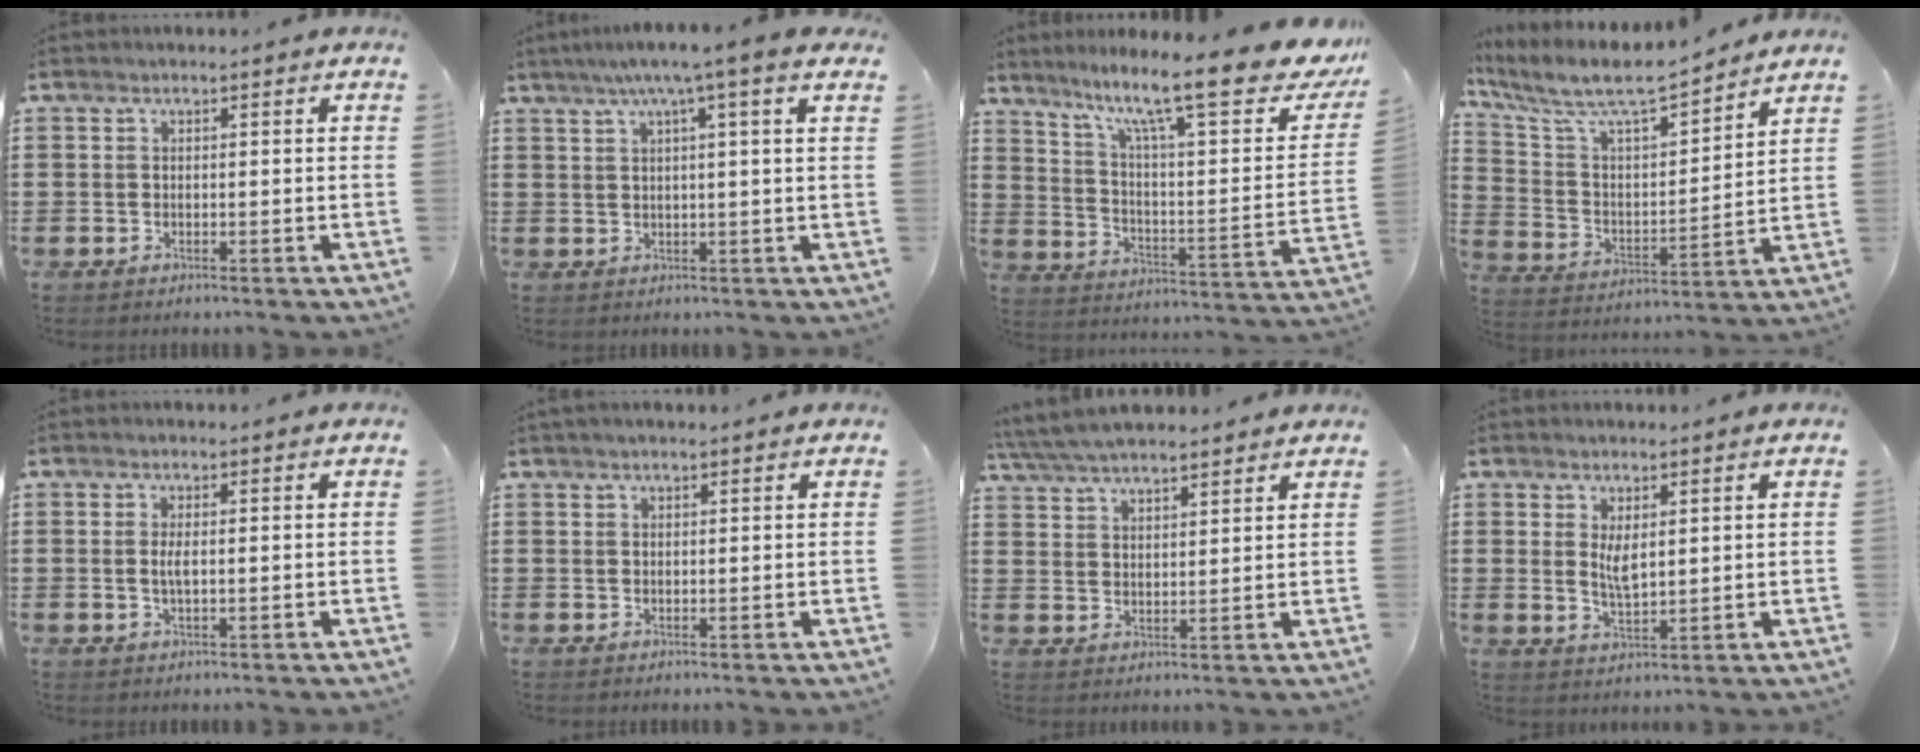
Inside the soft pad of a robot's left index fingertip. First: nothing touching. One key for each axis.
{"total": 4.9, "fx": 2.6, "fy": -0.6, "fz": 4.1, "tx": -0.084, "ty": -0.001, "tz": 0.041}
{"total": 14.7, "fx": 10.9, "fy": 1.9, "fz": 9.7, "tx": -0.180, "ty": -0.073, "tz": 0.172}
{"total": 8.1, "fx": 6.9, "fy": 1.3, "fz": 4.1, "tx": -0.111, "ty": -0.049, "tz": 0.113}
{"total": 1.8, "fx": 0.1, "fy": 0.4, "fz": 1.8, "tx": -0.042, "ty": -0.005, "tz": -0.001}
{"total": 0.9, "fx": 0.7, "fy": 0.1, "fz": 0.5, "tx": -0.011, "ty": 0.000, "tz": 0.013}
{"total": 5.4, "fx": 5.0, "fy": 0.8, "fz": 1.7, "tx": -0.051, "ty": -0.014, "tz": 0.092}
{"total": 3.6, "fx": 1.4, "fy": 1.2, "fz": 3.1, "tx": -0.064, "ty": 0.001, "tz": 0.026}